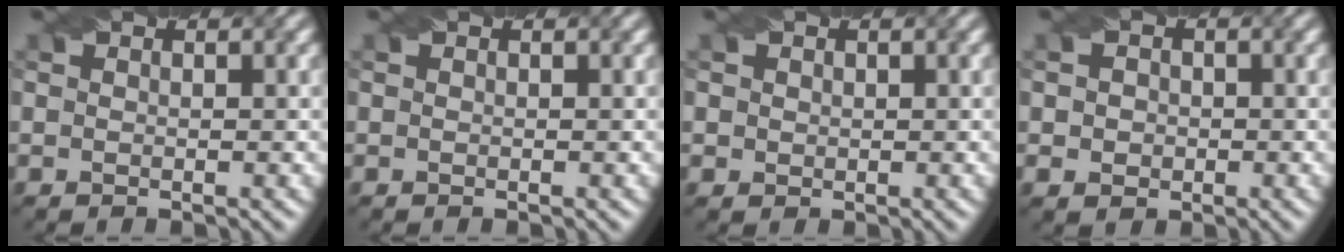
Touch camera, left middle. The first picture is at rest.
{"total": 0.0}
{"total": 1.1, "force": [0.4, 1.0, 0.2], "torque": [-0.002, -0.003, 0.009]}
{"total": 2.5, "force": [-0.1, 2.2, 1.2], "torque": [-0.008, 0.005, -0.007]}